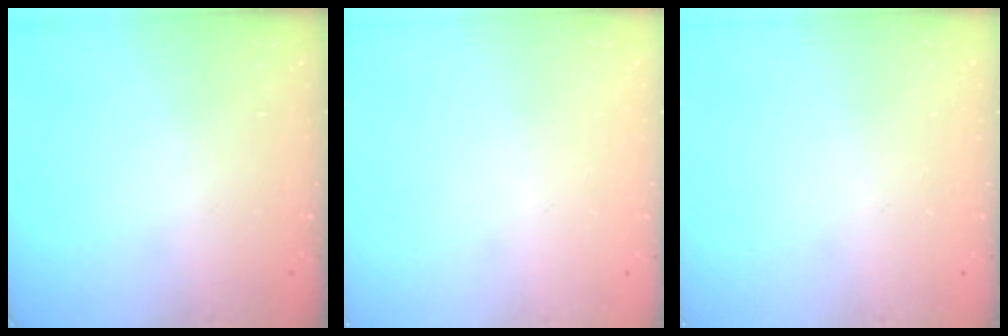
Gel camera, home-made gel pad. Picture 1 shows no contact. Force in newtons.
{"total": 0.0}
{"total": 0.0}